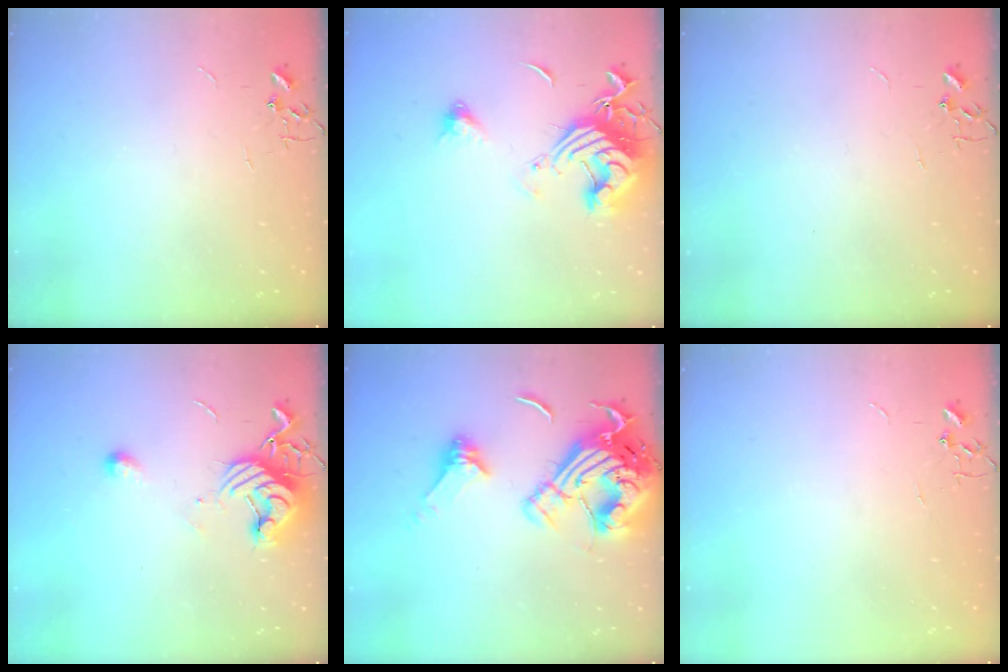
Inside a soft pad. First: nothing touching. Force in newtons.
{"total": 14.9, "press": 14.9, "slide": 1.6}
{"total": 0.0}
{"total": 11.6, "press": 11.6, "slide": 0.7}
{"total": 24.6, "press": 24.5, "slide": 2.6}
{"total": 0.0}